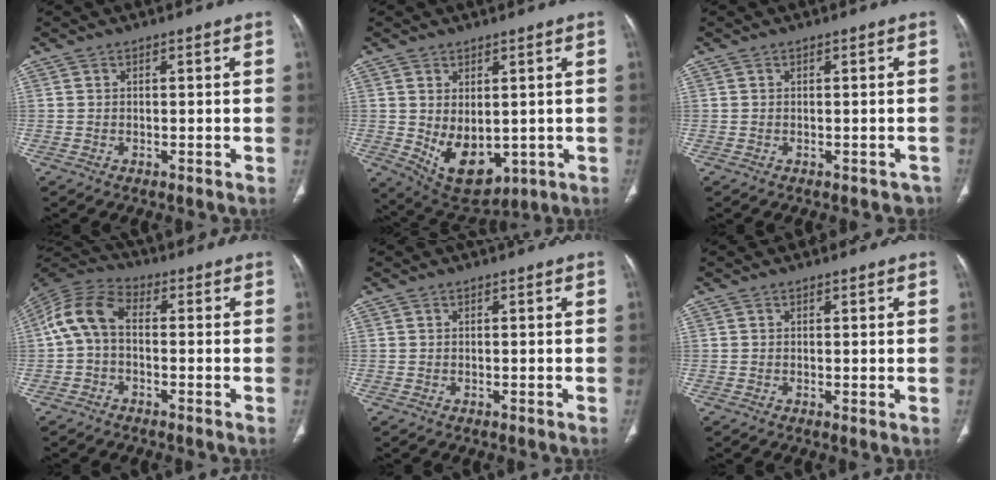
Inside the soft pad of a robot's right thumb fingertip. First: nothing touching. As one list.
[{"total": 10.5, "force": [-0.9, 6.5, 8.2], "torque": [-0.114, -0.010, 0.016]}, {"total": 1.7, "force": [-1.0, 1.3, 0.3], "torque": [0.011, 0.009, -0.013]}, {"total": 9.0, "force": [-0.2, 5.5, 7.1], "torque": [-0.139, 0.028, -0.018]}, {"total": 0.0}, {"total": 0.6, "force": [0.2, 0.3, 0.5], "torque": [-0.013, -0.004, 0.002]}]